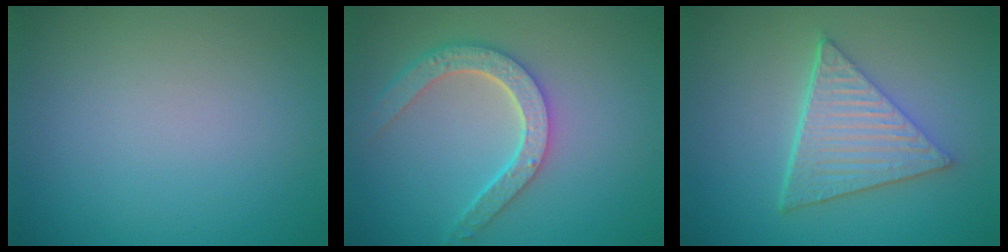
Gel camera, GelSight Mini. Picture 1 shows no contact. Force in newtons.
{"total": 5.0, "press": 4.0, "slide": 3.0}
{"total": 5.9, "press": 4.3, "slide": 4.0}